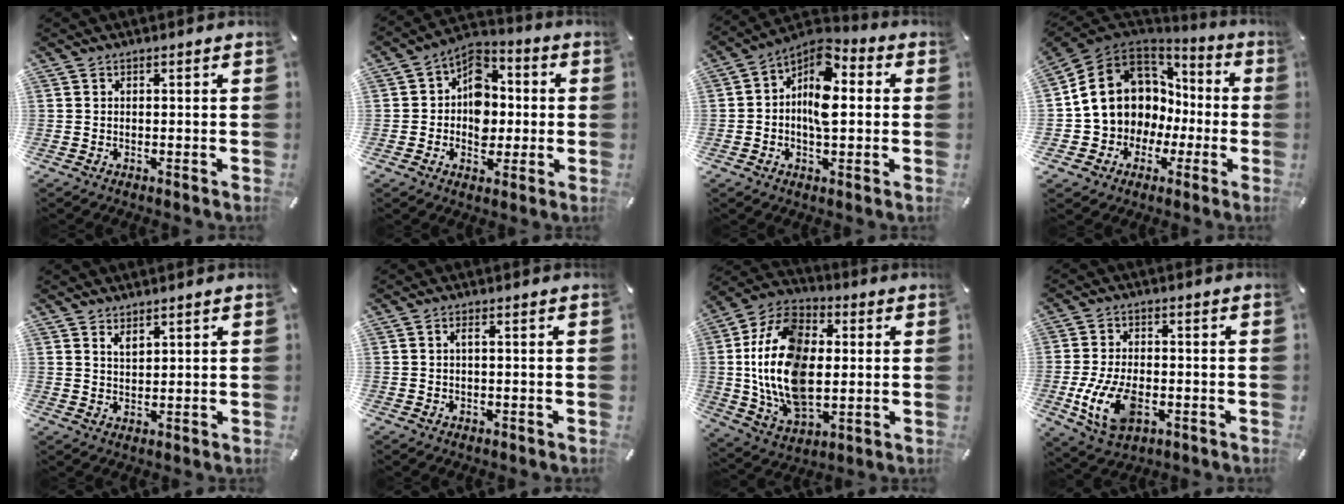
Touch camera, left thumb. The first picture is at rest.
{"total": 10.4, "force": [-1.3, 8.9, 5.4], "torque": [-0.081, 0.013, -0.023]}
{"total": 10.5, "force": [0.6, 6.6, 8.1], "torque": [-0.143, -0.014, 0.009]}
{"total": 14.8, "force": [1.6, 13.4, 6.1], "torque": [-0.140, -0.009, 0.047]}
{"total": 2.7, "force": [2.2, 1.2, 1.0], "torque": [-0.014, -0.011, 0.039]}
{"total": 1.7, "force": [0.2, 0.7, 1.5], "torque": [-0.029, 0.004, 0.001]}
{"total": 21.3, "force": [0.9, 14.5, 15.6], "torque": [-0.348, 0.003, 0.015]}
{"total": 12.0, "force": [-3.2, 7.3, 8.9], "torque": [-0.196, 0.001, -0.053]}